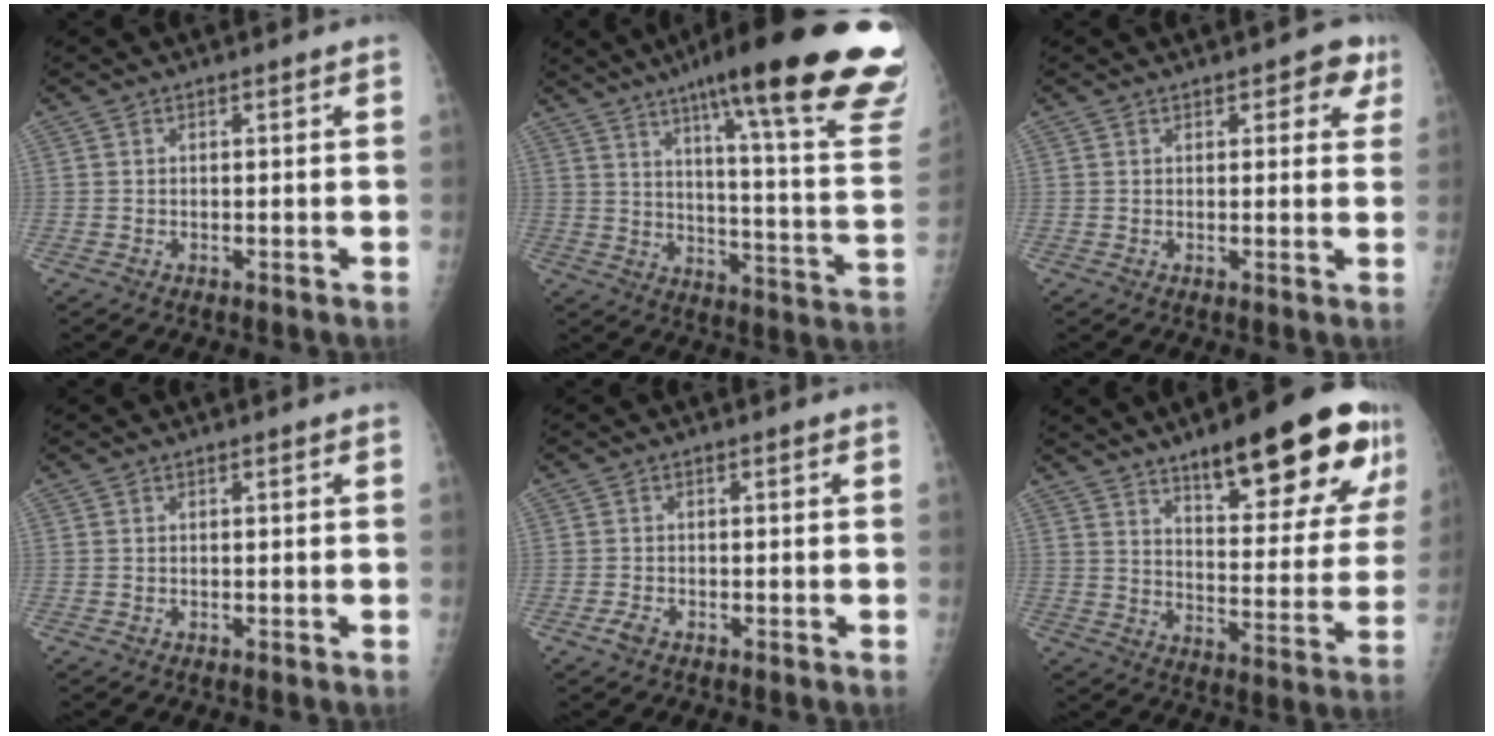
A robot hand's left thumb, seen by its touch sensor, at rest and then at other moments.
{"total": 31.4, "force": [21.5, 3.9, 22.6], "torque": [-0.253, -0.089, 0.288]}
{"total": 4.4, "force": [2.4, 2.4, 2.8], "torque": [0.005, -0.004, 0.019]}
{"total": 0.0}
{"total": 1.6, "force": [-1.0, 0.8, 0.9], "torque": [-0.023, -0.001, -0.021]}
{"total": 24.6, "force": [14.6, 6.7, 18.5], "torque": [-0.220, -0.056, 0.213]}